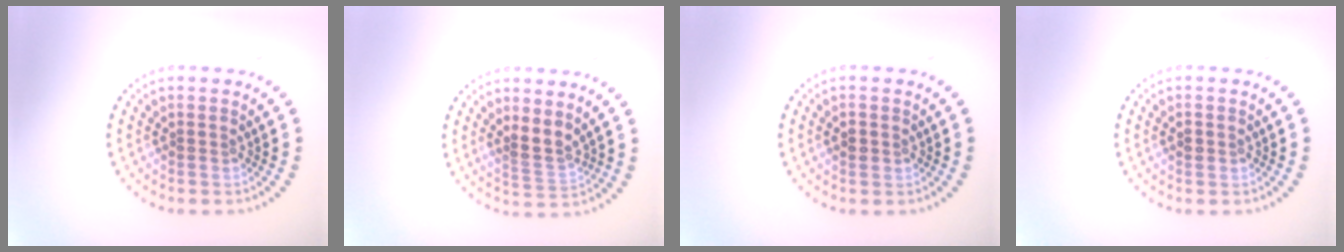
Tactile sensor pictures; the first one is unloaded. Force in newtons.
{"total": 2.1, "press": 1.5, "slide": 1.4}
{"total": 1.4, "press": 1.4, "slide": 0.2}
{"total": 1.1, "press": 1.1, "slide": 0.0}